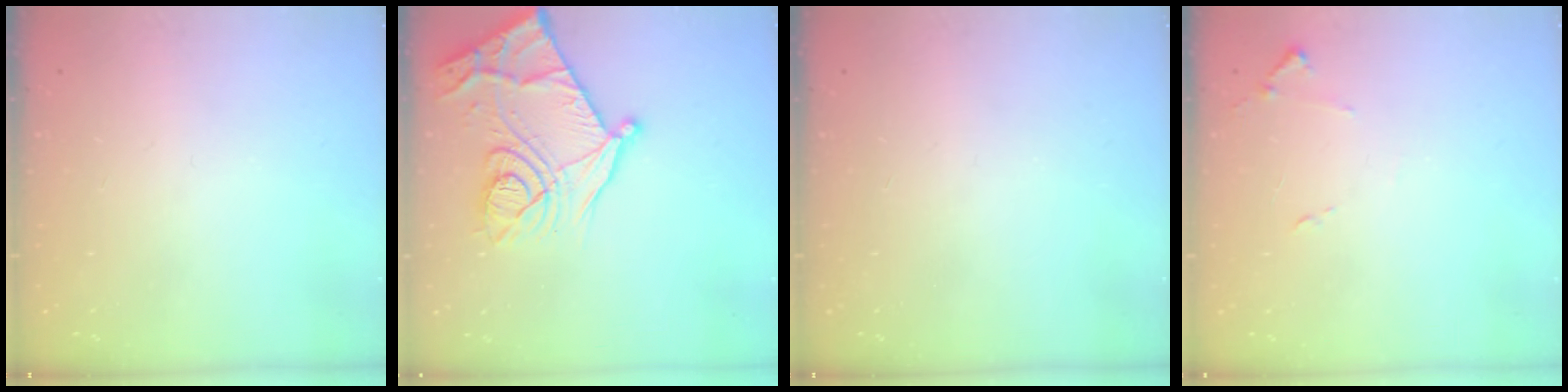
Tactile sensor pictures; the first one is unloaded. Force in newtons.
{"total": 22.3, "press": 22.3, "slide": 0.4}
{"total": 0.0}
{"total": 7.9, "press": 7.8, "slide": 0.7}